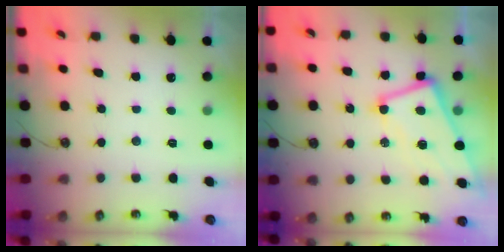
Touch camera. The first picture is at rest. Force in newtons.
{"total": 2.9, "press": 2.8, "slide": 0.9}